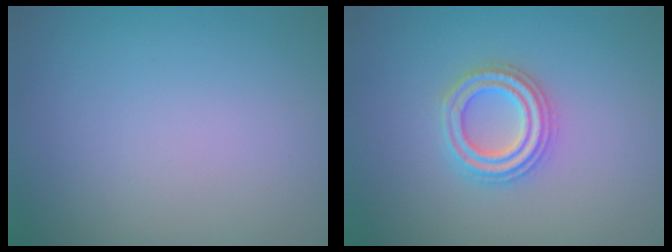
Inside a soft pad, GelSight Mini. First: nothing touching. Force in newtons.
{"total": 2.7, "press": 2.7, "slide": 0.5}